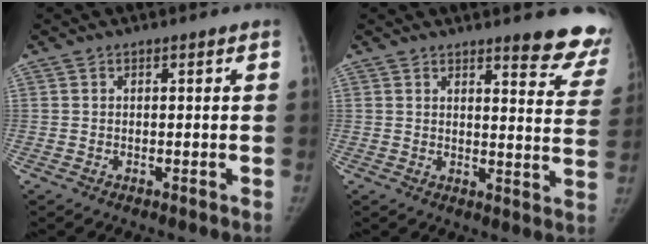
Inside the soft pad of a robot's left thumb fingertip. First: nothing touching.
{"total": 12.4, "force": [10.2, 2.9, 6.4], "torque": [-0.031, -0.068, 0.102]}